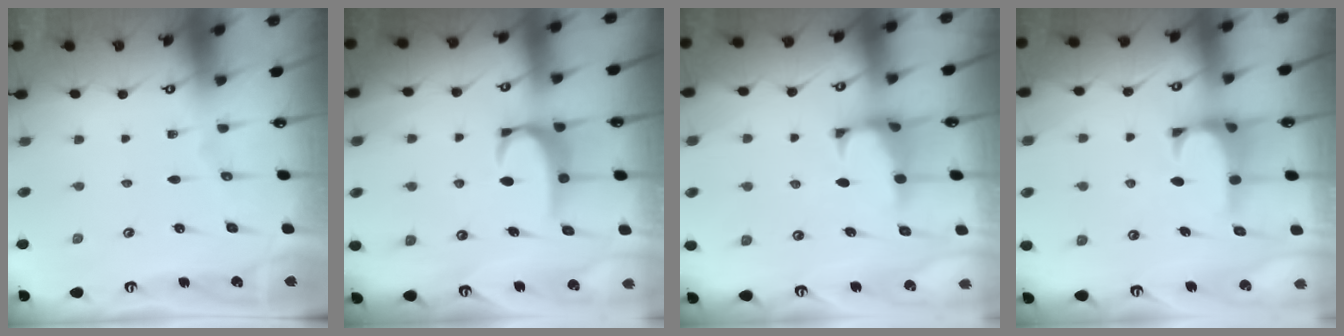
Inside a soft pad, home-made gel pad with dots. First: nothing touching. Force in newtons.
{"total": 3.5, "press": 3.4, "slide": 0.5}
{"total": 1.5, "press": 1.3, "slide": 0.6}
{"total": 0.8, "press": 0.1, "slide": 0.8}